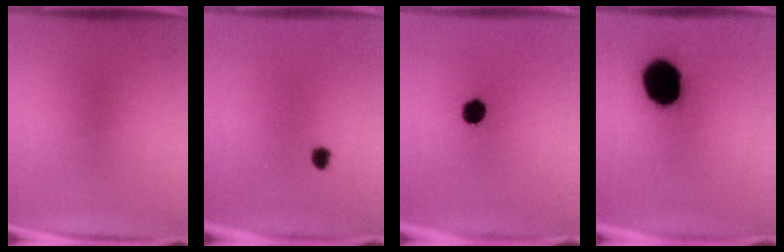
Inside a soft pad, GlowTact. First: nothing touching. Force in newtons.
{"total": 1.7}
{"total": 4.7}
{"total": 20.1}